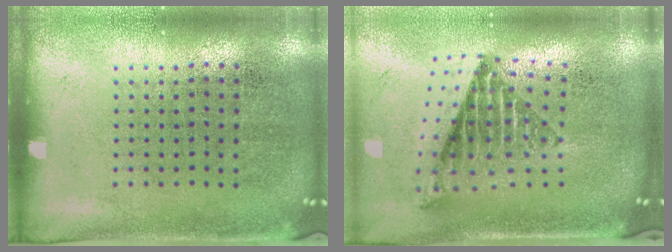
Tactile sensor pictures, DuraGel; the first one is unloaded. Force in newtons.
{"total": 1.7, "press": 1.4, "slide": 1.1}